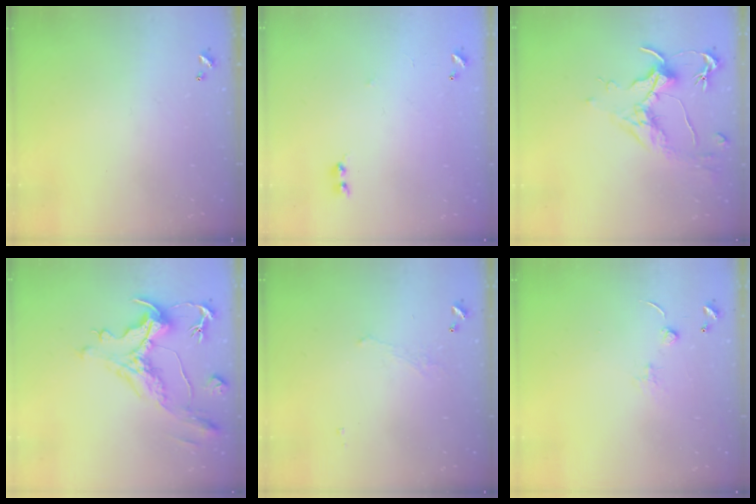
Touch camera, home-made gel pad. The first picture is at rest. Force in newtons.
{"total": 6.4, "press": 6.3, "slide": 0.6}
{"total": 1.7, "press": 1.4, "slide": 0.9}
{"total": 1.9, "press": 0.8, "slide": 1.7}
{"total": 1.1, "press": 0.8, "slide": 0.7}
{"total": 0.9, "press": 0.9, "slide": 0.3}